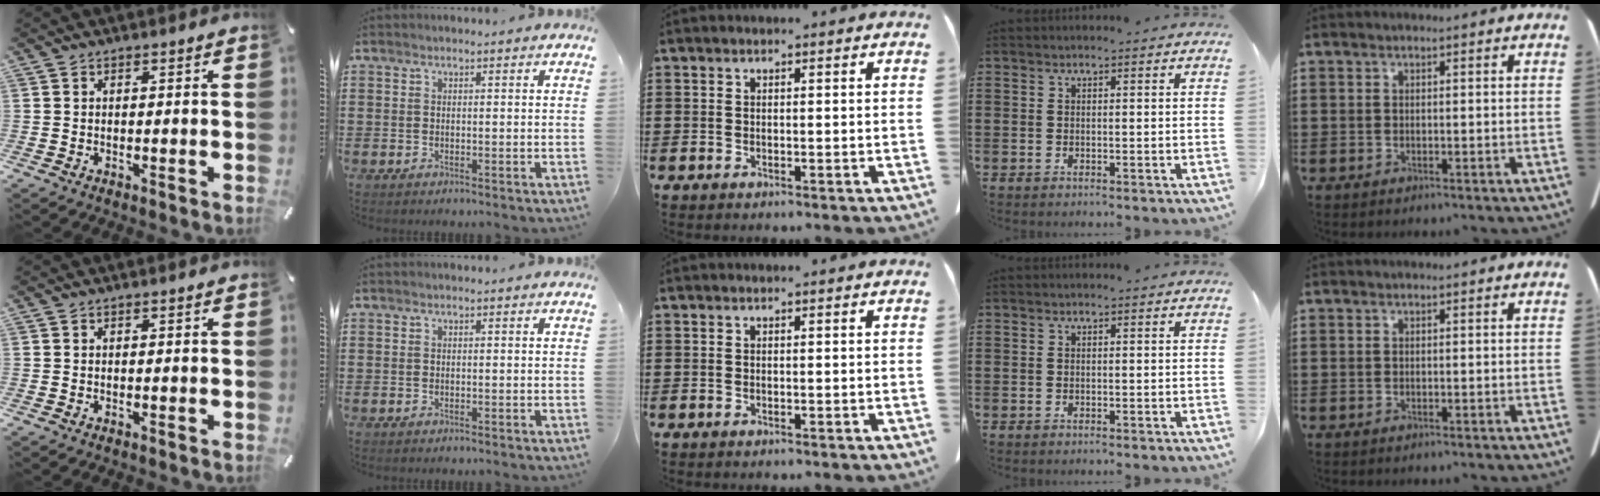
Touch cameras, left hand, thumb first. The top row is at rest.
{}